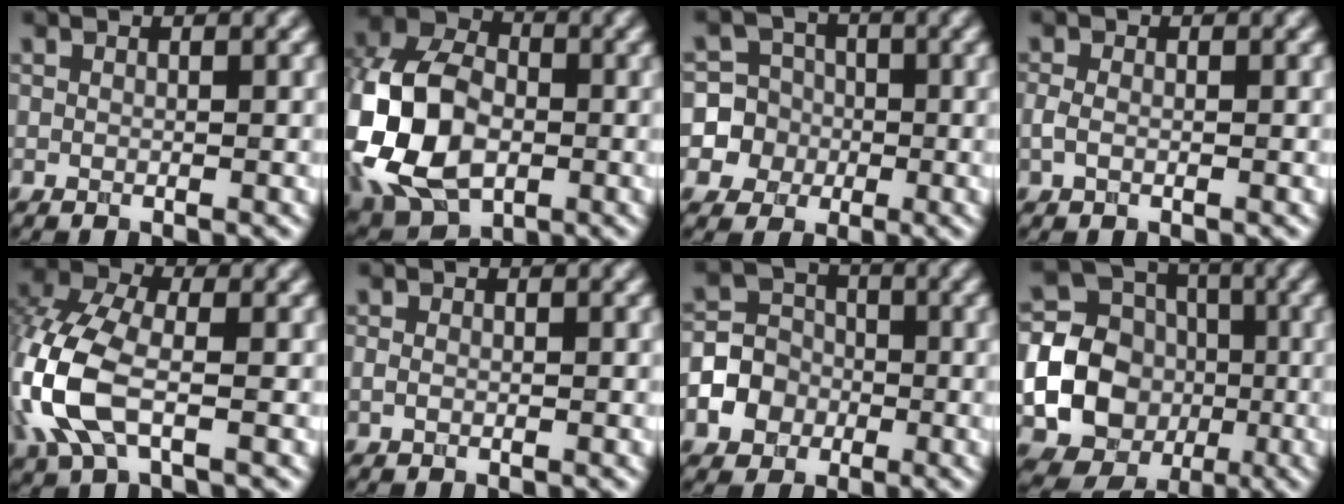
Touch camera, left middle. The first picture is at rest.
{"total": 12.1, "force": [-2.8, 8.4, 8.3], "torque": [-0.188, -0.004, -0.065]}
{"total": 7.2, "force": [-1.2, 7.1, 0.8], "torque": [-0.006, 0.015, -0.033]}
{"total": 1.3, "force": [-0.3, 0.8, 1.0], "torque": [-0.024, 0.001, -0.010]}
{"total": 8.1, "force": [-2.3, 4.4, 6.3], "torque": [-0.168, 0.003, -0.060]}
{"total": 0.8, "force": [-0.1, 0.6, 0.5], "torque": [-0.012, 0.000, -0.004]}
{"total": 4.9, "force": [-1.8, 4.3, 1.5], "torque": [-0.010, 0.004, -0.050]}
{"total": 25.5, "force": [-4.3, 24.2, 7.1], "torque": [-0.170, -0.025, -0.122]}